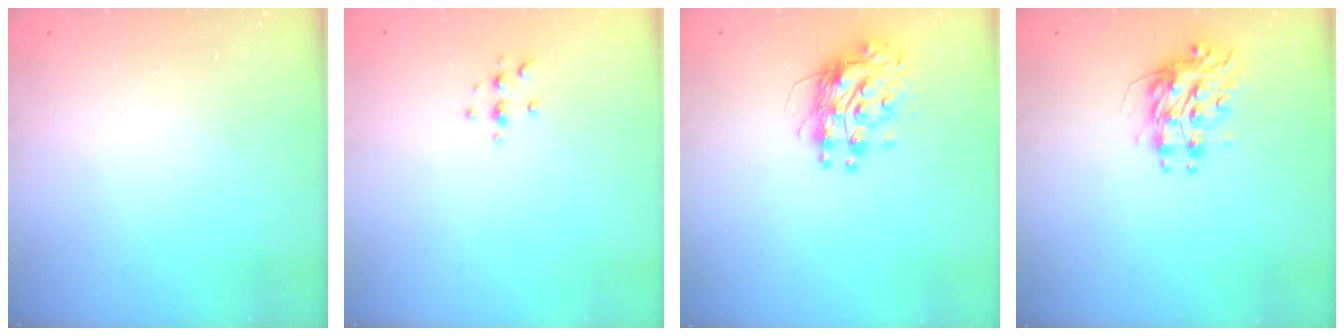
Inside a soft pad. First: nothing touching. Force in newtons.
{"total": 3.4, "press": 3.4, "slide": 0.4}
{"total": 9.1, "press": 9.1, "slide": 0.8}
{"total": 9.0, "press": 9.0, "slide": 0.7}